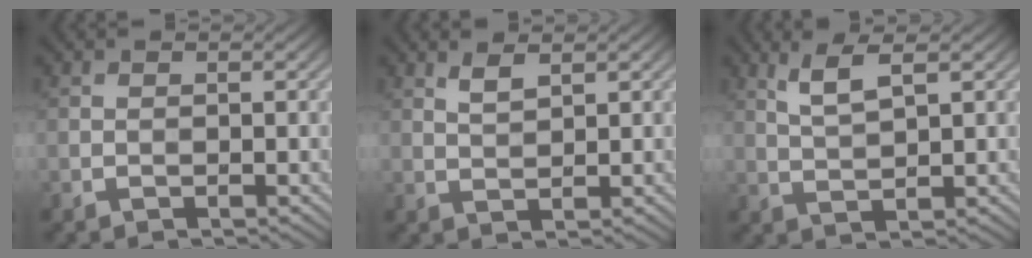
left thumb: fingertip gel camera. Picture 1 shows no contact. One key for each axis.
{"total": 2.1, "fx": 1.4, "fy": 0.6, "fz": 1.4, "tx": -0.034, "ty": -0.002, "tz": 0.031}
{"total": 3.8, "fx": 2.2, "fy": 0.8, "fz": 3.0, "tx": -0.072, "ty": 0.001, "tz": 0.049}